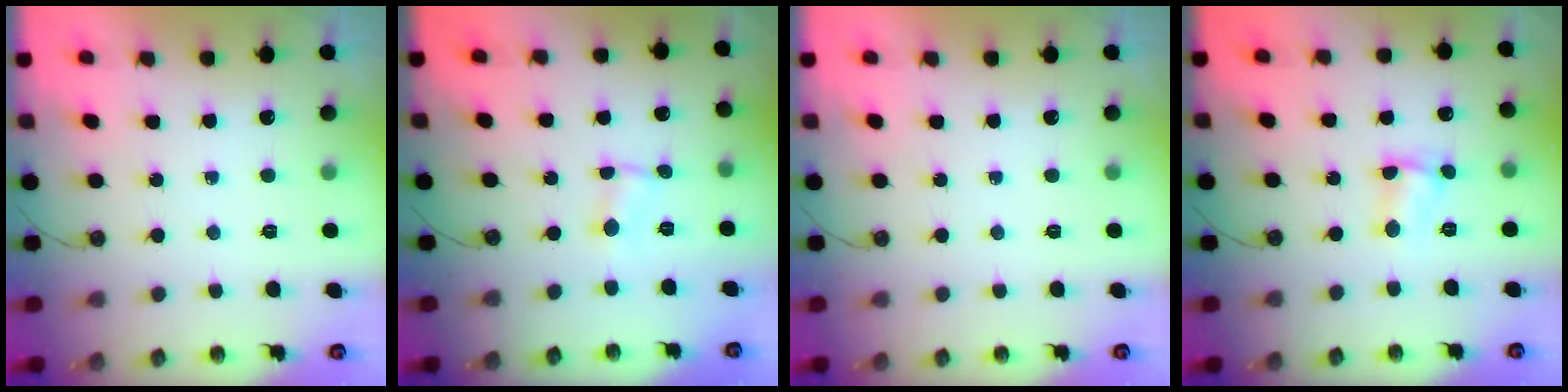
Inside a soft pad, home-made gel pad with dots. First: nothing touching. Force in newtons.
{"total": 0.8, "press": 0.8, "slide": 0.1}
{"total": 0.0}
{"total": 3.2, "press": 3.2, "slide": 0.4}